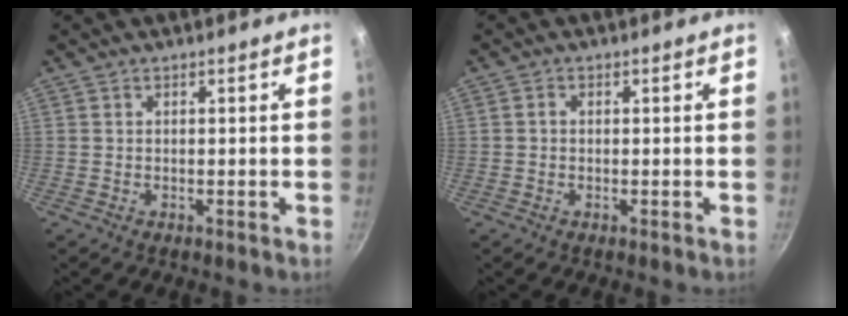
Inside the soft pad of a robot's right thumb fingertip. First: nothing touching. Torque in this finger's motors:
{"motor_torque": [-0.39, 0.07, 0.16, -0.30, 0.05]}